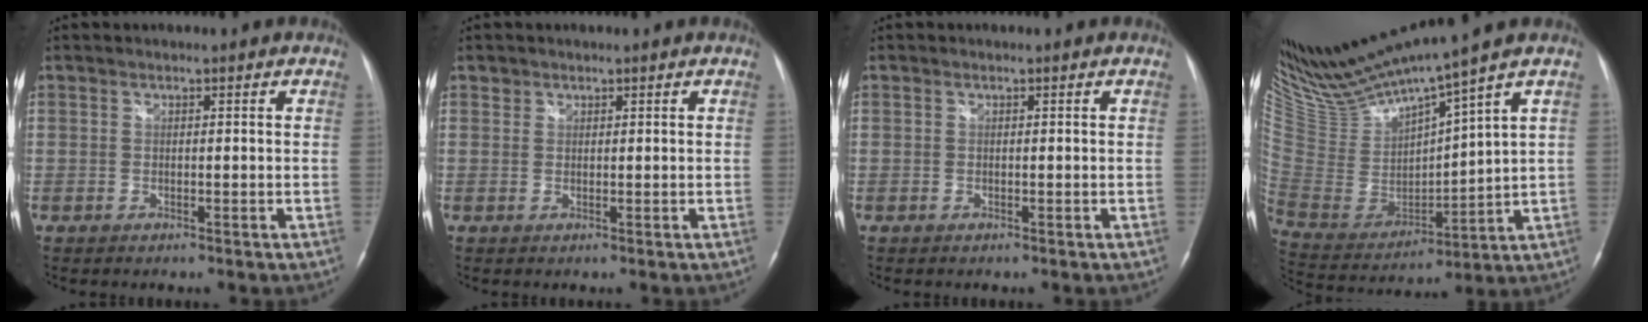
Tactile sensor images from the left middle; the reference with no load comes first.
{"total": 0.8, "force": [0.6, 0.6, -0.1], "torque": [0.007, 0.002, 0.007]}
{"total": 0.0}
{"total": 17.6, "force": [15.2, -0.5, 8.7], "torque": [-0.168, -0.022, 0.304]}